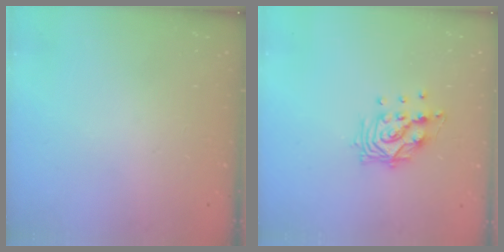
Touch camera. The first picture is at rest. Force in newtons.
{"total": 10.8, "press": 10.8, "slide": 0.7}